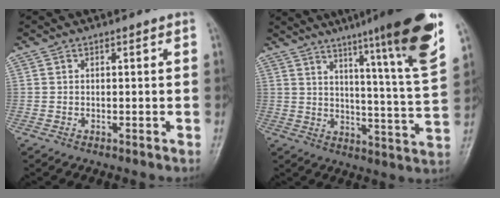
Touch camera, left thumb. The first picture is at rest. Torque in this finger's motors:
{"motor_torque": [1.13, -0.09, 1.53, -1.23, 0.33]}